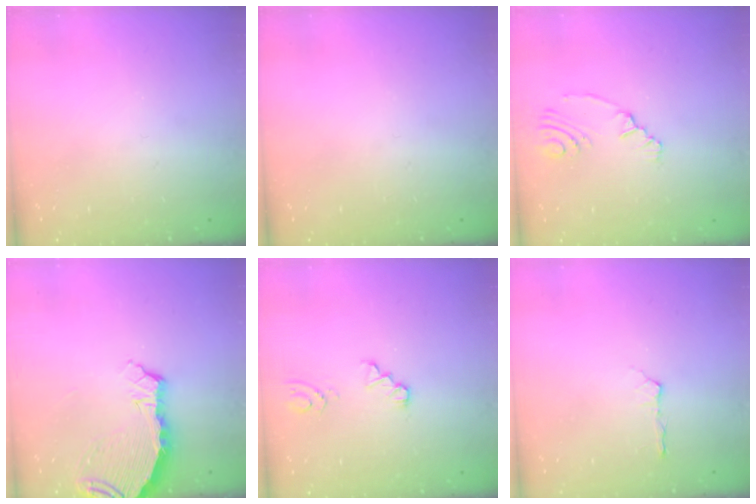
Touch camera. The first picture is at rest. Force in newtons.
{"total": 0.0}
{"total": 2.8, "press": 2.1, "slide": 1.9}
{"total": 8.0, "press": 7.0, "slide": 3.8}
{"total": 1.9, "press": 1.9, "slide": 0.2}
{"total": 3.0, "press": 2.5, "slide": 1.6}